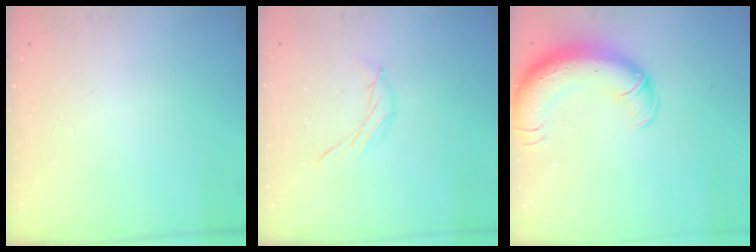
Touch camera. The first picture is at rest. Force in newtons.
{"total": 6.3, "press": 6.2, "slide": 1.0}
{"total": 16.2, "press": 15.7, "slide": 3.9}